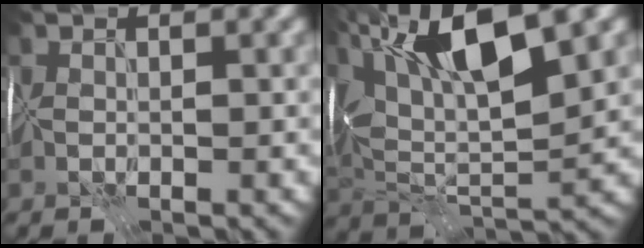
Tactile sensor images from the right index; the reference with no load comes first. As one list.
[{"total": 14.3, "force": [7.0, 4.9, 11.4], "torque": [-0.211, 0.017, 0.120]}]